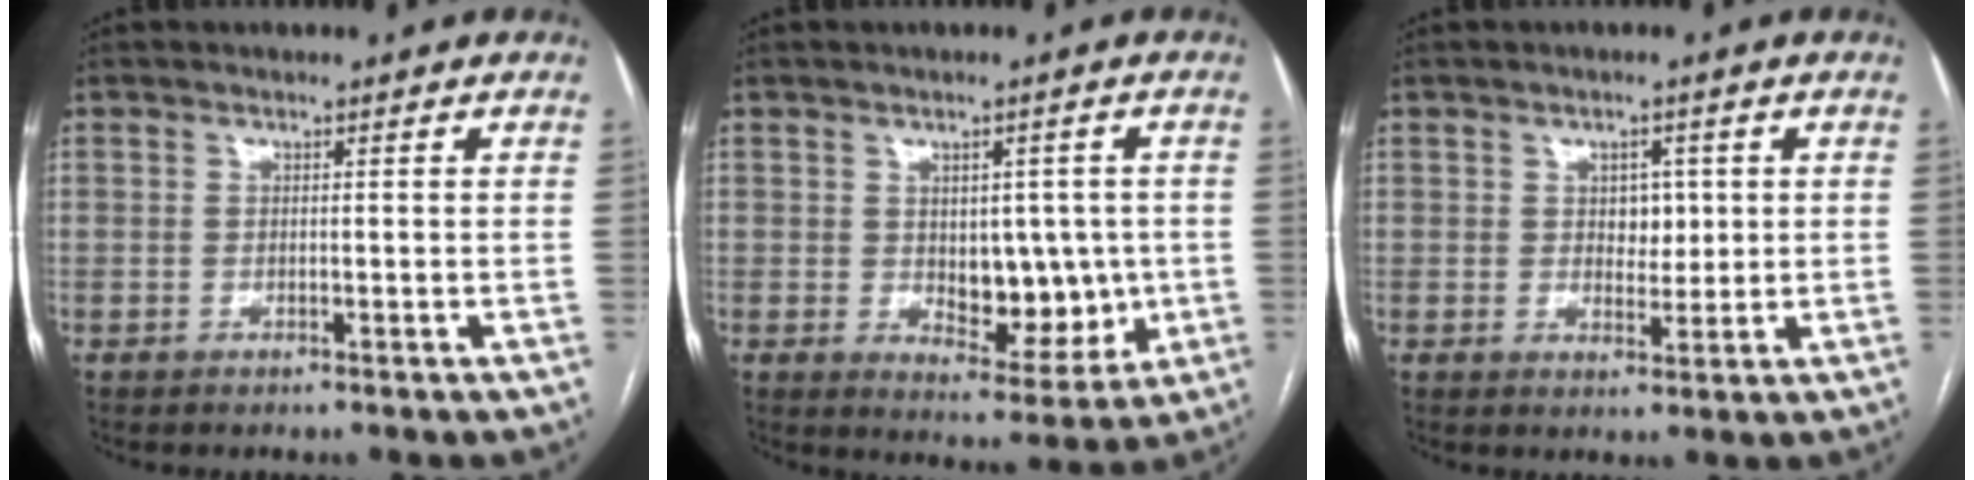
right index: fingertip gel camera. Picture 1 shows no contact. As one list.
[{"total": 8.7, "force": [-0.3, 4.9, 7.2], "torque": [-0.082, 0.001, 0.012]}, {"total": 3.4, "force": [0.7, 2.3, 2.4], "torque": [-0.026, 0.002, 0.014]}]